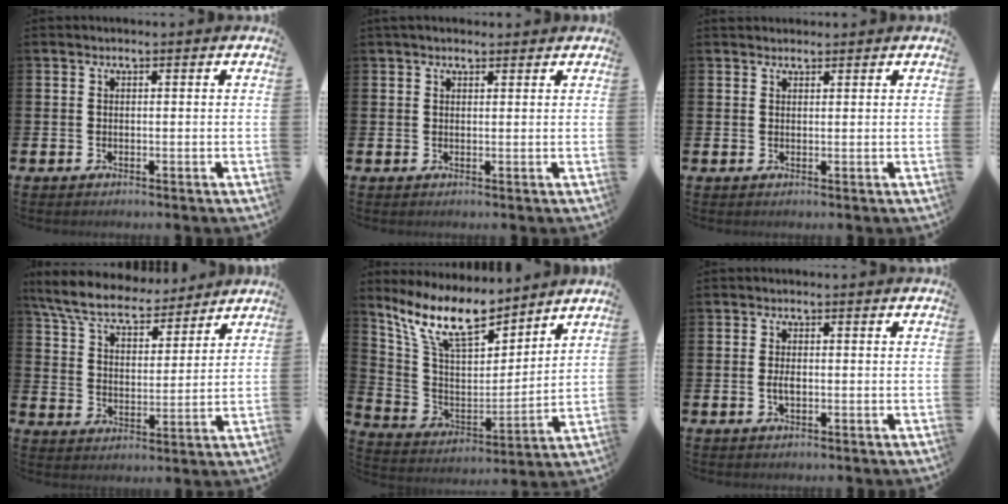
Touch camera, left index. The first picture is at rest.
{"total": 1.6, "force": [1.4, 0.6, 0.5], "torque": [-0.003, 0.002, 0.024]}
{"total": 1.2, "force": [1.1, 0.4, -0.1], "torque": [0.011, 0.000, 0.020]}
{"total": 8.2, "force": [7.4, 2.1, 2.7], "torque": [-0.088, -0.039, 0.134]}
{"total": 11.8, "force": [10.0, 3.4, 5.2], "torque": [-0.147, -0.048, 0.182]}
{"total": 1.7, "force": [-0.4, 0.8, 1.5], "torque": [-0.026, 0.000, -0.008]}